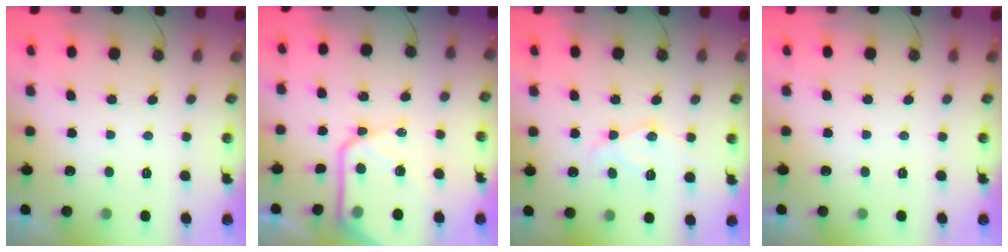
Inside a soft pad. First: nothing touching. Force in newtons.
{"total": 15.8, "press": 15.7, "slide": 1.5}
{"total": 11.0, "press": 11.0, "slide": 0.9}
{"total": 0.0}